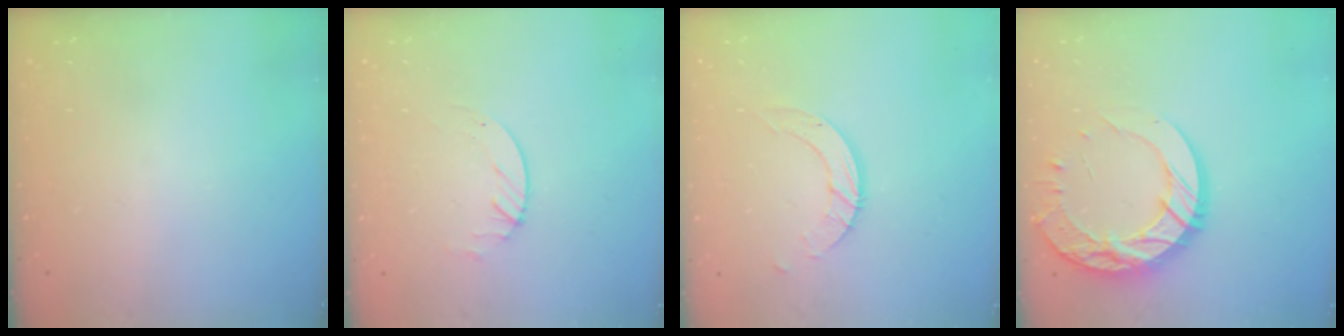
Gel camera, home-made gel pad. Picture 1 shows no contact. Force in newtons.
{"total": 1.7, "press": 1.7, "slide": 0.2}
{"total": 6.5, "press": 6.5, "slide": 0.5}
{"total": 20.4, "press": 20.3, "slide": 1.7}